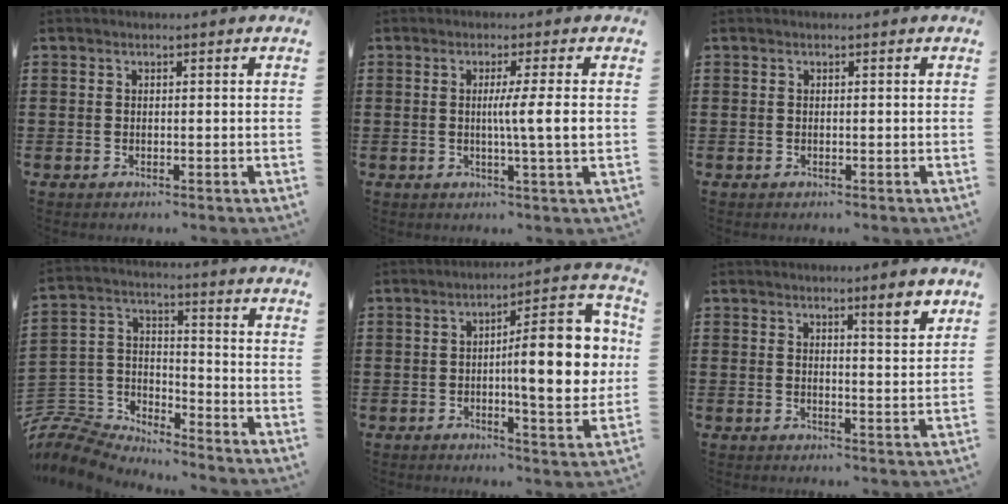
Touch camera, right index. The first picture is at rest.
{"total": 5.7, "force": [0.2, -0.6, 5.7], "torque": [-0.104, -0.008, -0.002]}
{"total": 0.0}
{"total": 7.3, "force": [-7.0, 2.0, 0.6], "torque": [-0.041, -0.002, -0.148]}
{"total": 14.2, "force": [0.7, 3.7, 13.7], "torque": [-0.188, -0.016, 0.006]}
{"total": 4.0, "force": [2.8, 0.2, 2.9], "torque": [-0.045, -0.007, 0.043]}